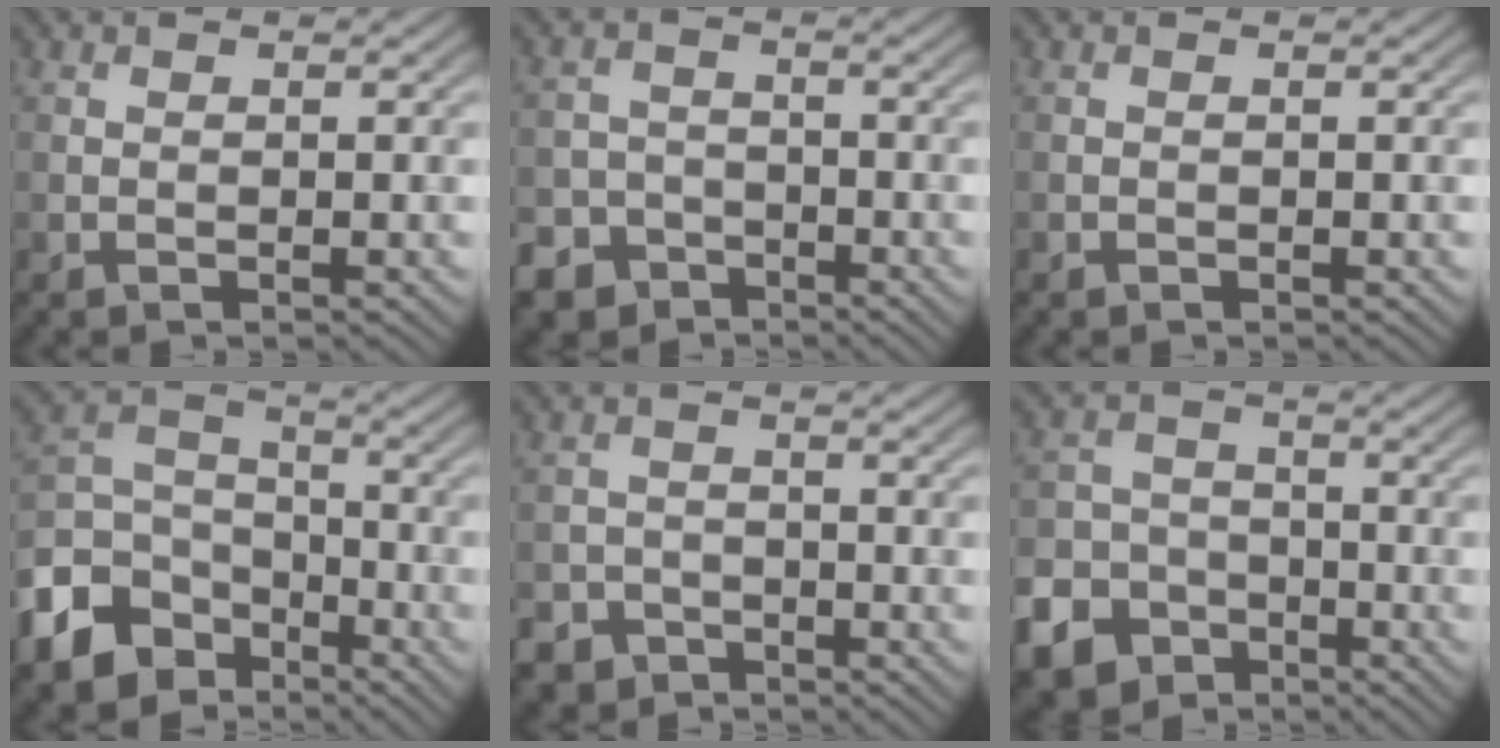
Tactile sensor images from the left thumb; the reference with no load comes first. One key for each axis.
{"total": 6.9, "fx": -4.6, "fy": 5.0, "fz": 1.0, "tx": -0.017, "ty": -0.017, "tz": -0.096}
{"total": 0.0}
{"total": 11.7, "fx": -6.7, "fy": 8.2, "fz": 5.0, "tx": -0.140, "ty": -0.019, "tz": -0.142}
{"total": 4.8, "fx": -3.6, "fy": 3.2, "fz": 0.6, "tx": 0.003, "ty": -0.004, "tz": -0.067}
{"total": 12.8, "fx": -7.2, "fy": 10.1, "fz": 3.1, "tx": -0.102, "ty": -0.058, "tz": -0.135}